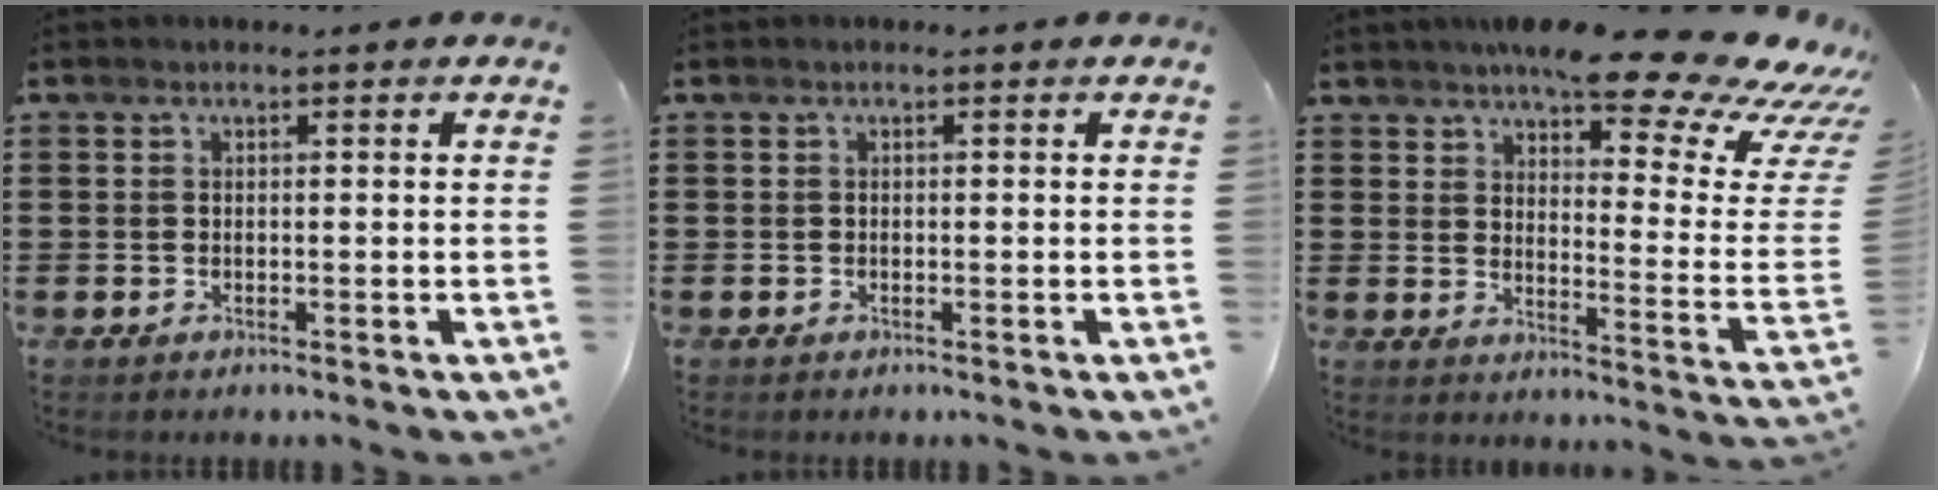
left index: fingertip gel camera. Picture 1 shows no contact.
{"total": 0.0}
{"total": 13.9, "force": [11.0, 3.0, 8.0], "torque": [-0.144, -0.063, 0.188]}